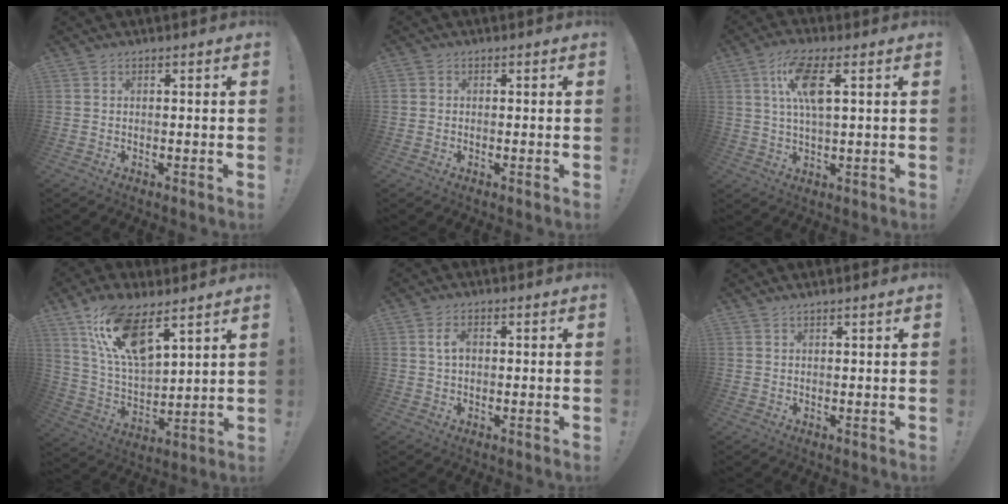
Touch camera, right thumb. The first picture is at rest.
{"total": 1.0, "force": [0.3, 0.7, -0.6], "torque": [0.014, 0.004, 0.007]}
{"total": 10.5, "force": [3.7, 3.6, 9.1], "torque": [-0.164, 0.002, 0.066]}
{"total": 15.6, "force": [10.5, 5.7, 10.1], "torque": [-0.203, -0.054, 0.191]}
{"total": 3.8, "force": [0.7, 2.4, 2.8], "torque": [-0.053, 0.007, 0.010]}
{"total": 1.2, "force": [1.1, -0.2, 0.6], "torque": [-0.012, -0.002, 0.019]}